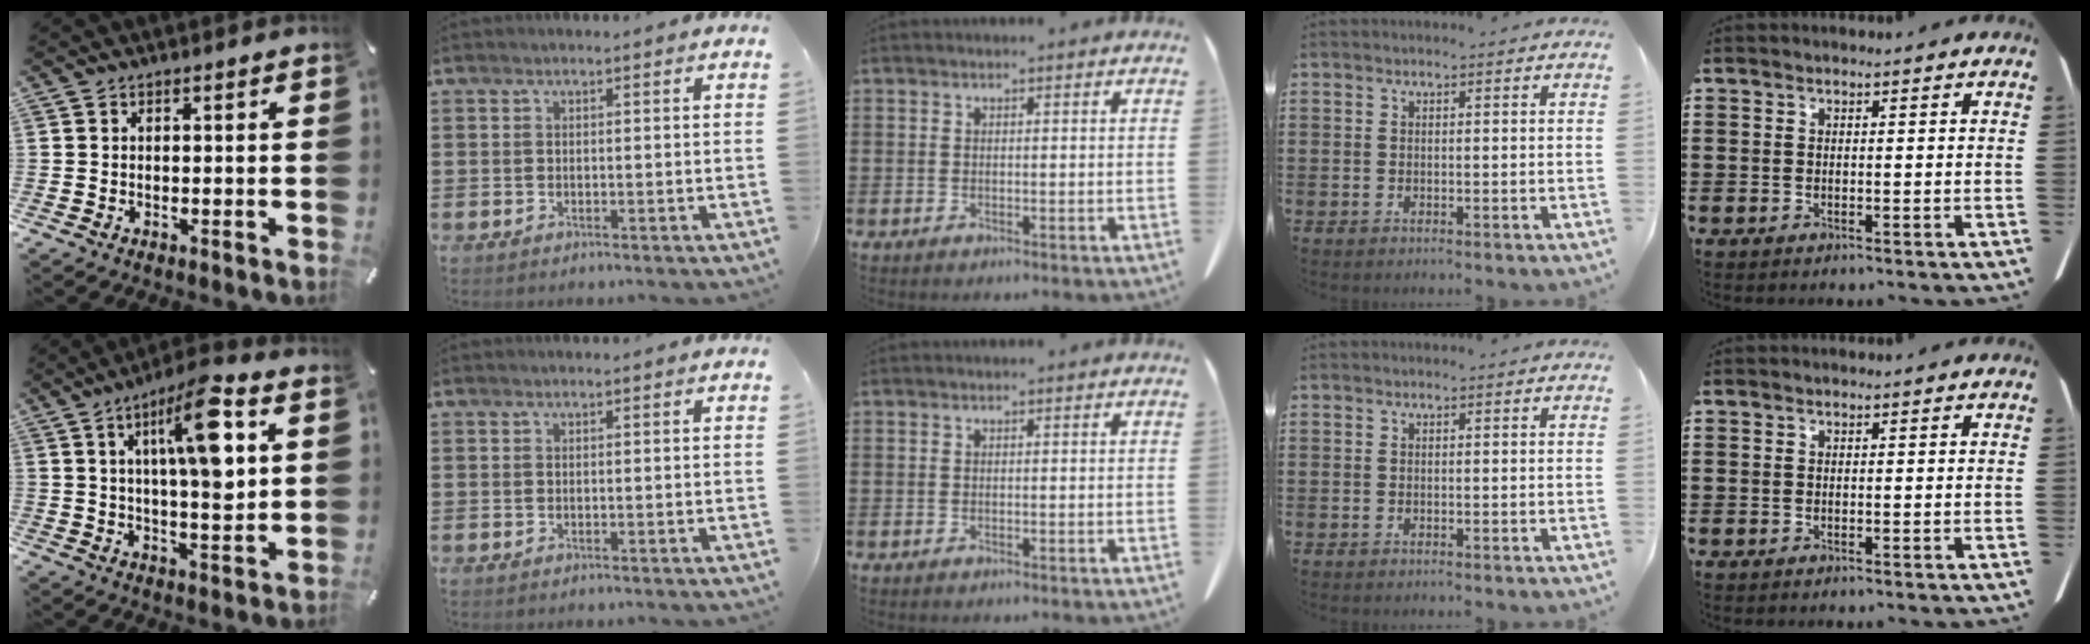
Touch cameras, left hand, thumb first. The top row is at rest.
{"thumb": {"total": 15.3, "force": [5.0, 4.6, 13.7], "torque": [-0.216, -0.015, 0.073]}}